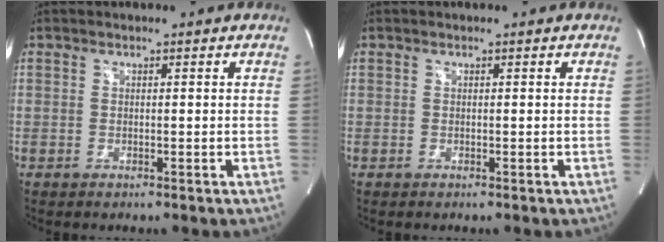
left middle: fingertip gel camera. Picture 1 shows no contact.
{"total": 0.0}